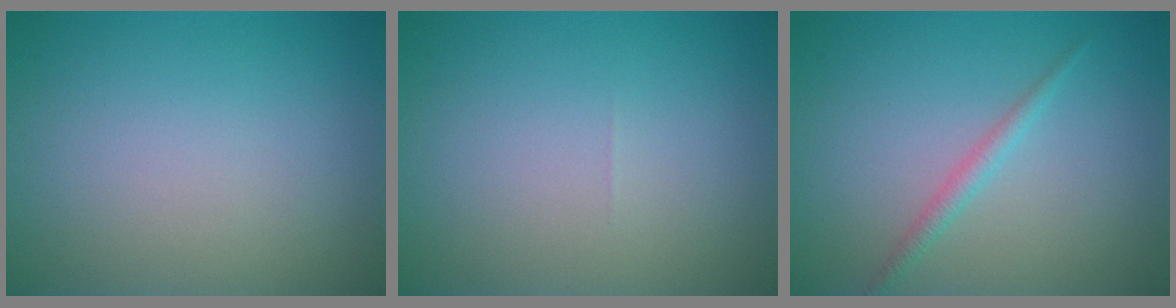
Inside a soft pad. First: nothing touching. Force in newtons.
{"total": 0.0}
{"total": 1.4, "press": 1.4, "slide": 0.0}